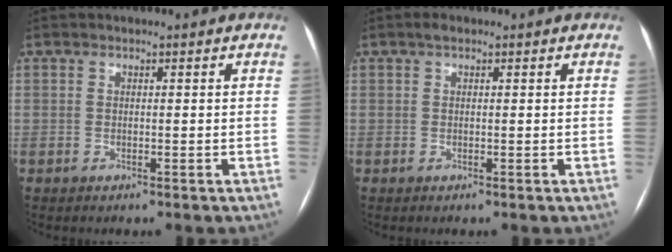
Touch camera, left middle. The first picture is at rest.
{"total": 0.8, "force": [0.5, 0.3, 0.6], "torque": [-0.012, 0.009, 0.009]}